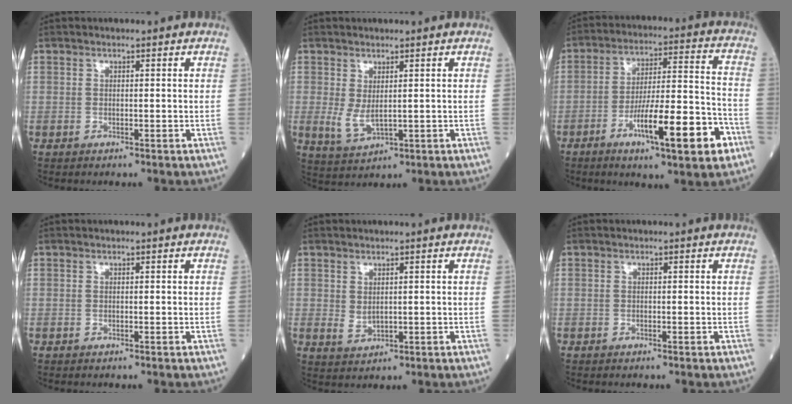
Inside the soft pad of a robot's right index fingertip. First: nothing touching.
{"total": 4.9, "force": [0.1, 1.8, 4.5], "torque": [-0.100, -0.009, 0.012]}
{"total": 15.4, "force": [-7.1, 2.0, 13.6], "torque": [-0.222, 0.005, -0.107]}
{"total": 0.0}
{"total": 2.2, "force": [0.4, 1.3, 1.6], "torque": [-0.033, -0.002, 0.016]}
{"total": 0.0}